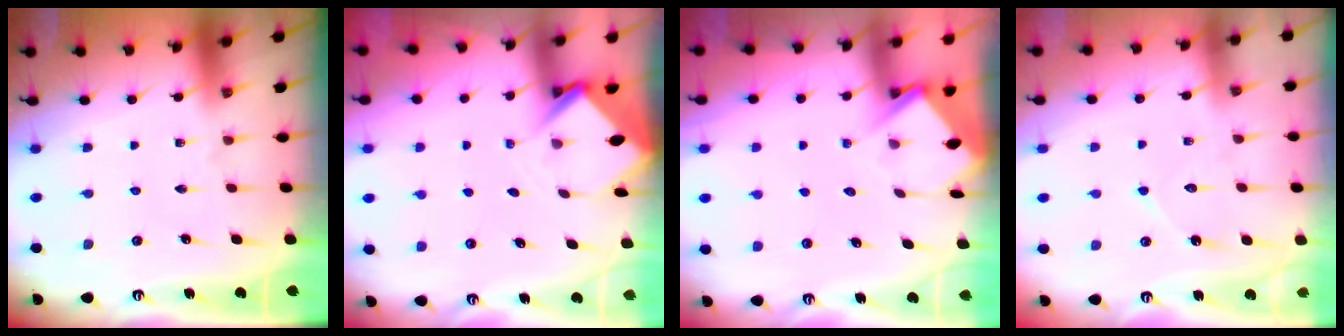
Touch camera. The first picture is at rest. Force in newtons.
{"total": 3.2, "press": 3.2, "slide": 0.3}
{"total": 3.9, "press": 3.8, "slide": 0.3}
{"total": 6.3, "press": 6.3, "slide": 0.6}